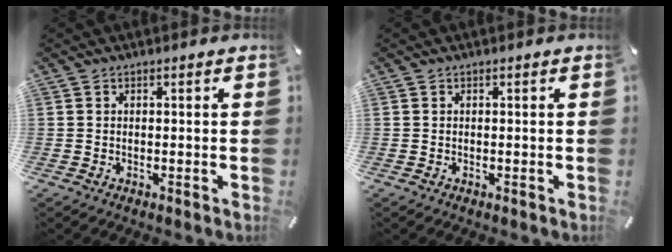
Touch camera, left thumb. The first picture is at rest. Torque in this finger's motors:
{"motor_torque": [-0.02, 0.03, 0.00, -0.02, 0.00]}